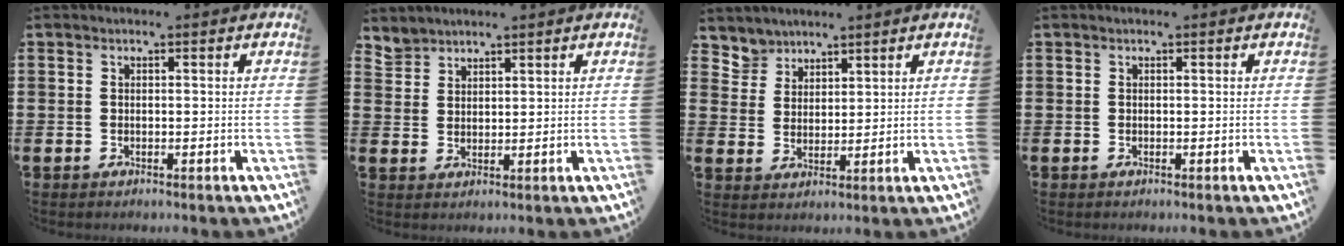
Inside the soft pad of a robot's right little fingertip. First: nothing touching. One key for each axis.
{"total": 2.8, "fx": 2.8, "fy": 0.5, "fz": -0.5, "tx": 0.002, "ty": -0.008, "tz": 0.055}
{"total": 3.9, "fx": 3.6, "fy": 1.7, "fz": -0.3, "tx": -0.012, "ty": -0.004, "tz": 0.070}
{"total": 0.0}